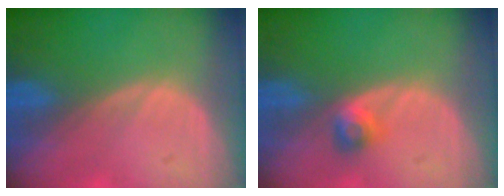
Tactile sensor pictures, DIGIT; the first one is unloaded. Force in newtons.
{"total": 2.6, "press": 2.3, "slide": 1.2}